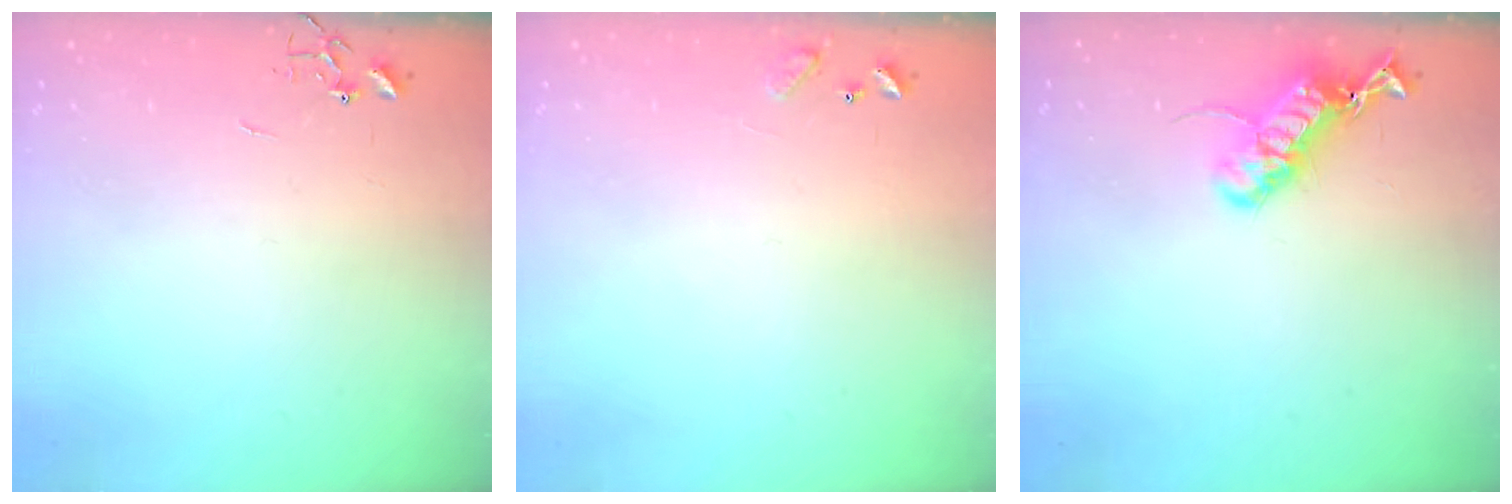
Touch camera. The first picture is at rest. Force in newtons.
{"total": 6.4, "press": 6.4, "slide": 0.5}
{"total": 16.8, "press": 16.7, "slide": 0.8}